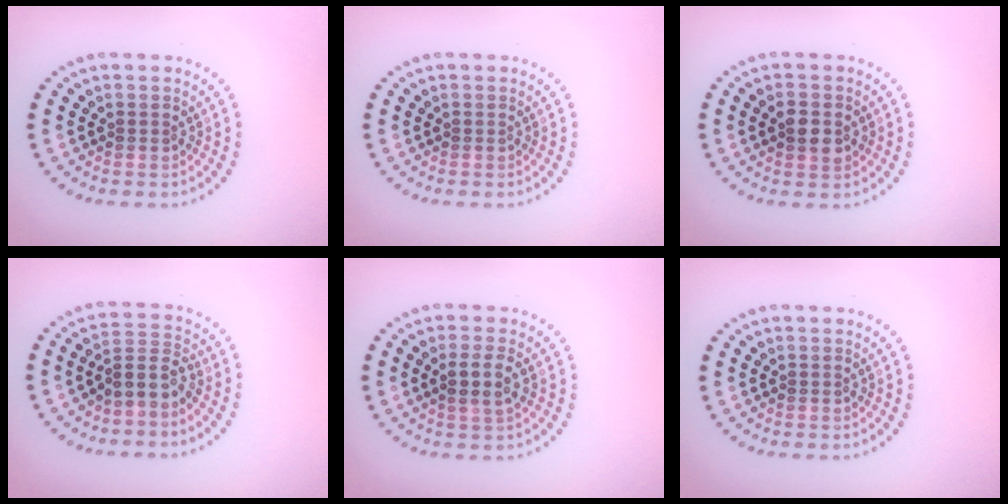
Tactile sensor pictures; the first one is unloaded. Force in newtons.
{"total": 0.0}
{"total": 2.5, "press": 2.5, "slide": 0.0}
{"total": 2.8, "press": 2.1, "slide": 1.9}
{"total": 2.1, "press": 2.0, "slide": 0.7}
{"total": 0.0}